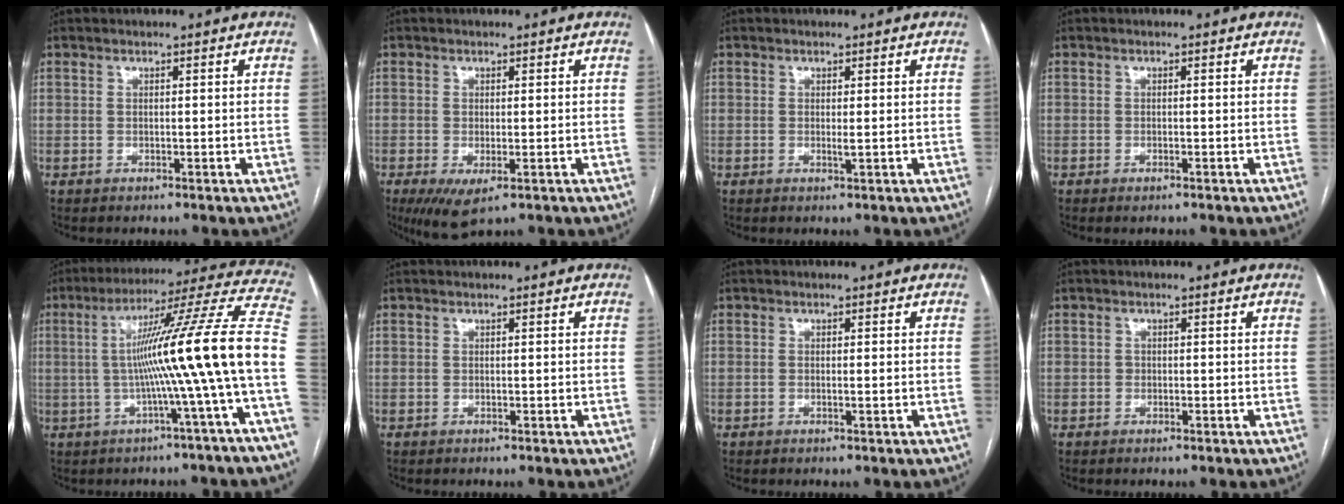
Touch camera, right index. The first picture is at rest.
{"total": 5.1, "force": [-2.3, 1.6, 4.3], "torque": [-0.070, -0.015, -0.029]}
{"total": 0.7, "force": [0.1, 0.0, 0.7], "torque": [-0.017, -0.005, 0.002]}
{"total": 0.8, "force": [-0.6, 0.1, 0.6], "torque": [-0.011, -0.002, -0.006]}
{"total": 17.7, "force": [-2.1, -2.3, 17.5], "torque": [-0.253, 0.024, -0.041]}
{"total": 0.0}
{"total": 0.6, "force": [-0.1, 0.1, 0.6], "torque": [-0.013, -0.002, -0.001]}
{"total": 0.7, "force": [-0.2, 0.6, 0.2], "torque": [0.001, 0.003, -0.004]}